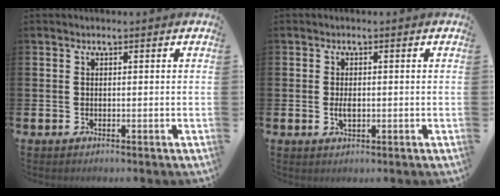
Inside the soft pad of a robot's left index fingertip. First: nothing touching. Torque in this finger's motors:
{"motor_torque": [0.81, 0.31, 0.07, 0.09]}